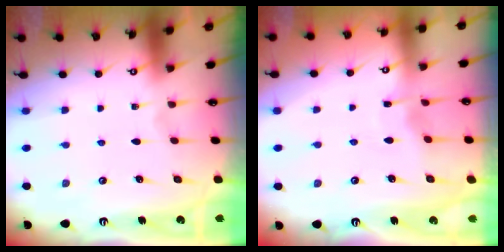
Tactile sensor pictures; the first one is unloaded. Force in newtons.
{"total": 3.0, "press": 3.0, "slide": 0.3}